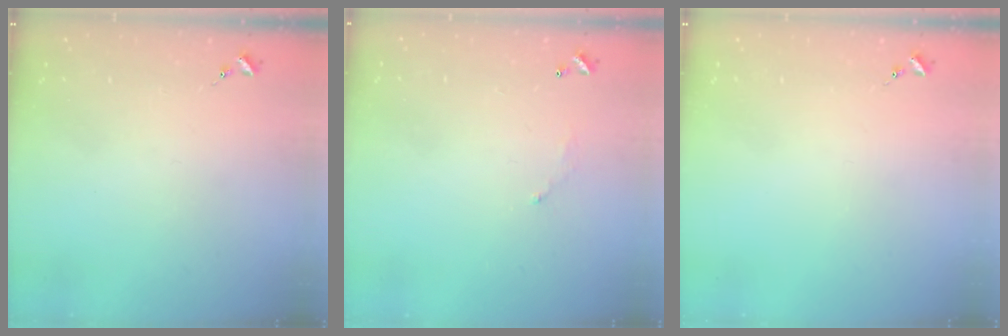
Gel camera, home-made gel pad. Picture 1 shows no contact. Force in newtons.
{"total": 5.2, "press": 5.2, "slide": 0.3}
{"total": 0.0}